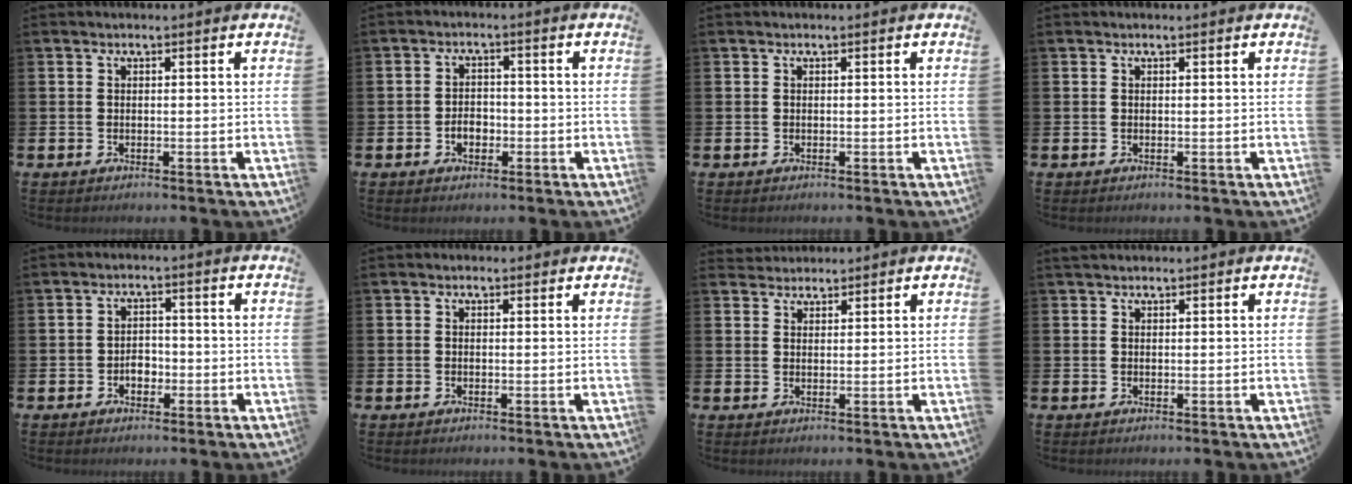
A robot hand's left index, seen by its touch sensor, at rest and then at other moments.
{"total": 2.7, "force": [-0.9, 2.0, 1.7], "torque": [-0.019, -0.002, -0.022]}
{"total": 0.0}
{"total": 0.0}
{"total": 2.3, "force": [-0.8, 1.8, 1.3], "torque": [-0.011, 0.000, -0.022]}
{"total": 0.7, "force": [0.5, 0.4, 0.2], "torque": [0.010, 0.000, 0.005]}
{"total": 2.4, "force": [2.3, 0.7, -0.2], "torque": [0.005, -0.005, 0.043]}
{"total": 1.1, "force": [1.1, 0.3, 0.2], "torque": [0.011, -0.003, 0.017]}